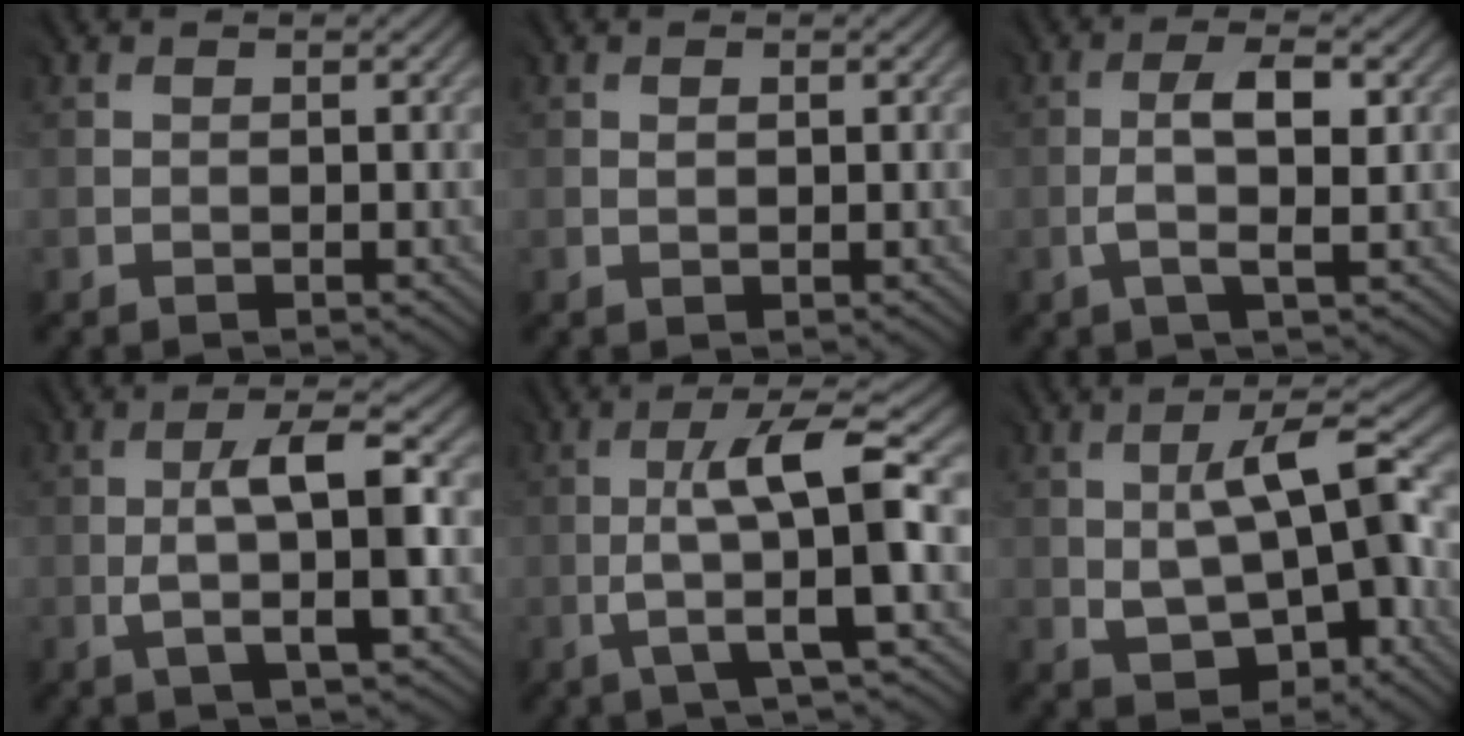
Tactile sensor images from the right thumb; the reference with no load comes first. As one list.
[{"total": 0.6, "force": [0.4, 0.2, 0.3], "torque": [-0.005, -0.002, 0.009]}, {"total": 4.5, "force": [-0.2, 1.1, 4.3], "torque": [-0.089, 0.006, -0.005]}, {"total": 7.1, "force": [-0.4, 1.6, 6.9], "torque": [-0.121, 0.012, -0.009]}, {"total": 8.6, "force": [-0.3, 1.4, 8.5], "torque": [-0.142, 0.019, -0.007]}, {"total": 8.6, "force": [-0.7, 4.1, 7.6], "torque": [-0.130, 0.006, -0.006]}]